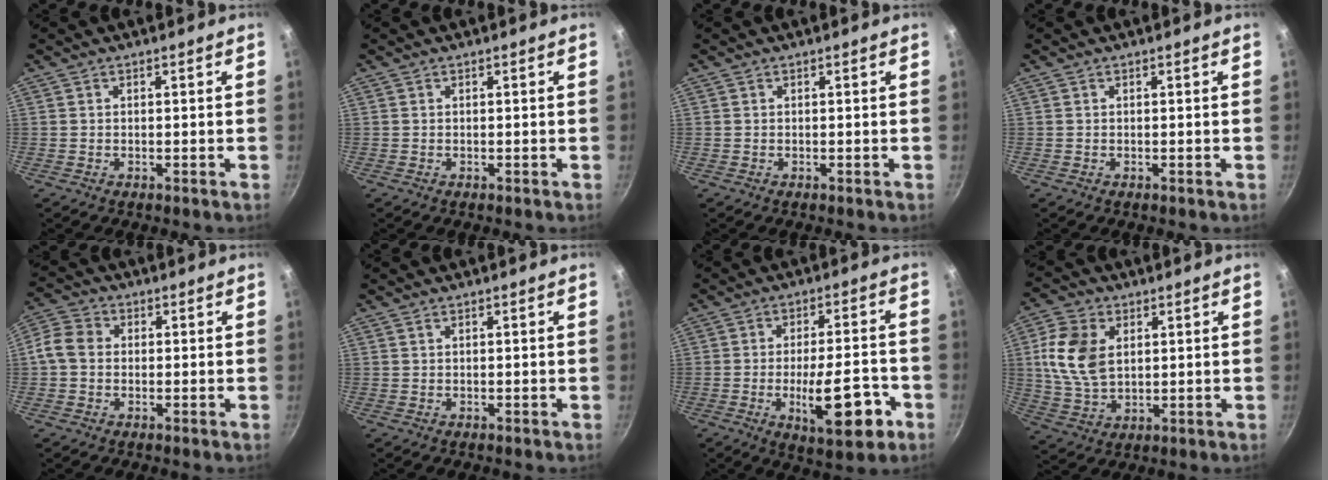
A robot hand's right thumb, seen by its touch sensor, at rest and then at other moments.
{"total": 0.0}
{"total": 0.0}
{"total": 0.0}
{"total": 5.6, "force": [-0.2, 4.6, 3.1], "torque": [-0.050, 0.012, -0.024]}
{"total": 0.0}
{"total": 13.6, "force": [-4.8, 4.8, 11.7], "torque": [-0.151, 0.018, -0.065]}
{"total": 11.7, "force": [2.6, 7.8, 8.3], "torque": [-0.151, -0.010, 0.053]}